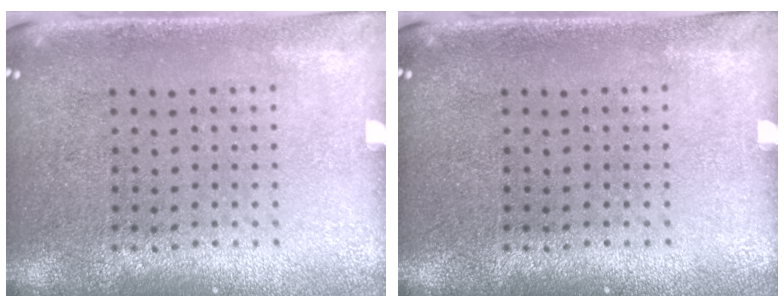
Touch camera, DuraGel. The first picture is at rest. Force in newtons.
{"total": 0.0}